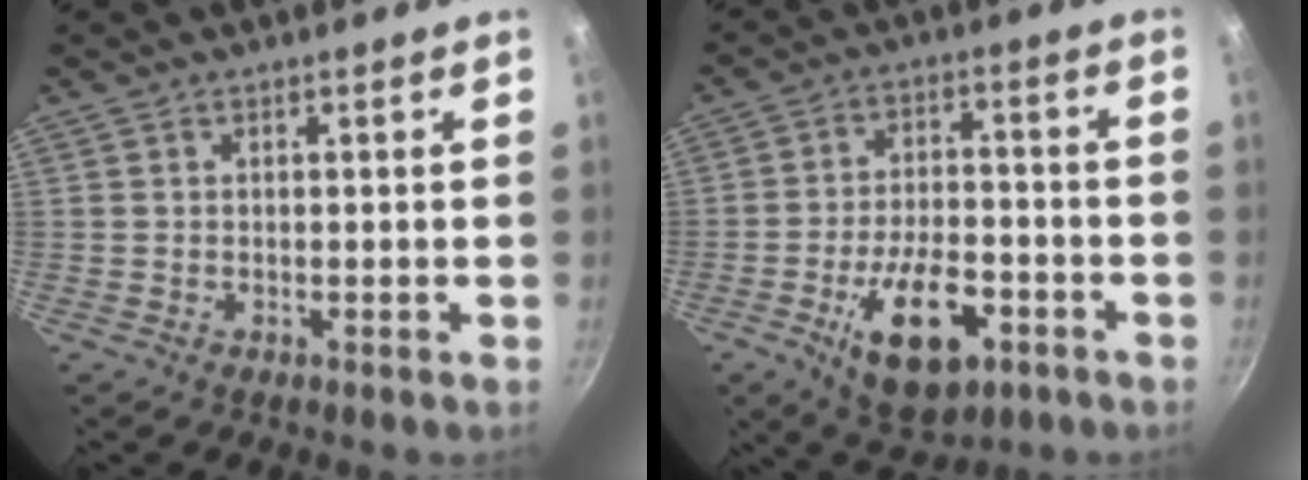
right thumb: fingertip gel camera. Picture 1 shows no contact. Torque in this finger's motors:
{"motor_torque": [0.64, 0.42, 1.41, -0.70, 0.12]}